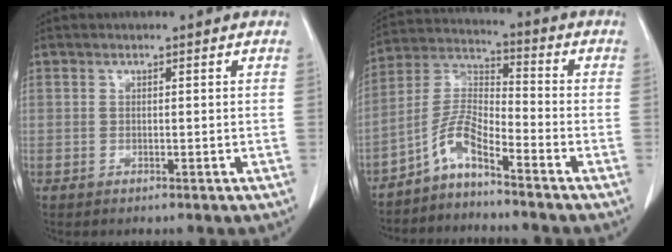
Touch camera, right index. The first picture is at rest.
{"total": 6.4, "force": [-4.7, 0.8, 4.3], "torque": [-0.095, 0.009, -0.097]}